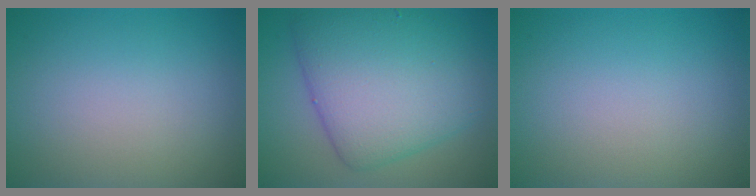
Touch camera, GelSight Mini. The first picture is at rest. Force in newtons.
{"total": 9.2, "press": 9.2, "slide": 0.3}
{"total": 0.0}